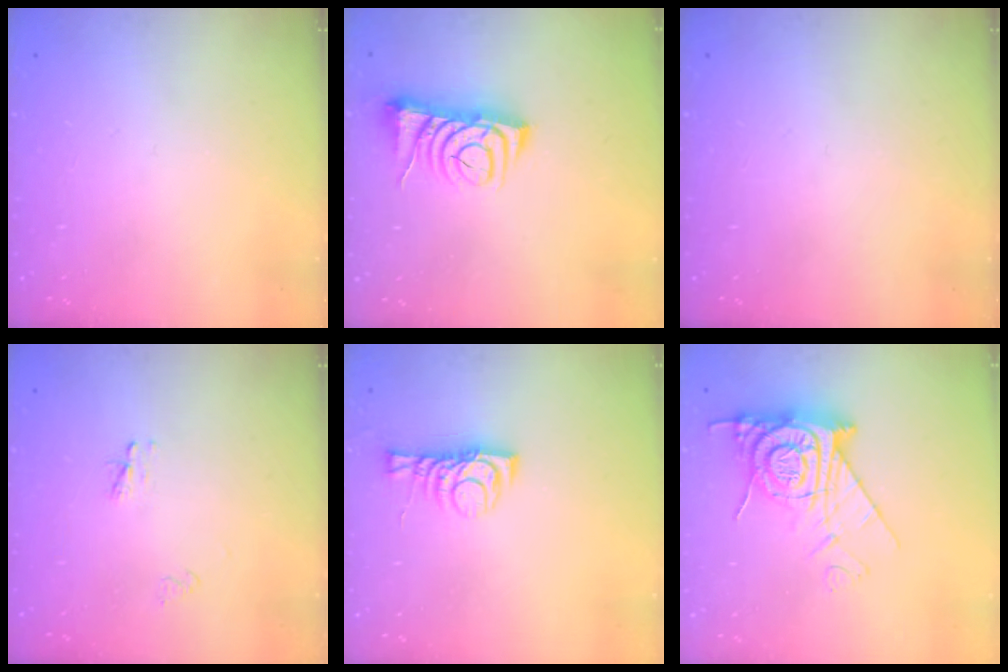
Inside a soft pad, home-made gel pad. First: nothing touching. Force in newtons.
{"total": 7.1, "press": 7.1, "slide": 1.0}
{"total": 0.0}
{"total": 2.3, "press": 2.2, "slide": 0.2}
{"total": 7.0, "press": 6.9, "slide": 0.5}
{"total": 12.8, "press": 12.7, "slide": 1.2}